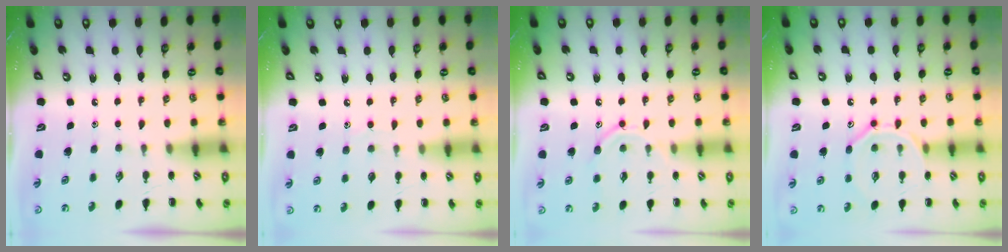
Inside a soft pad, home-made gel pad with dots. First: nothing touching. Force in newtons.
{"total": 2.5, "press": 2.3, "slide": 0.9}
{"total": 9.4, "press": 9.4, "slide": 1.2}
{"total": 11.9, "press": 11.9, "slide": 0.6}